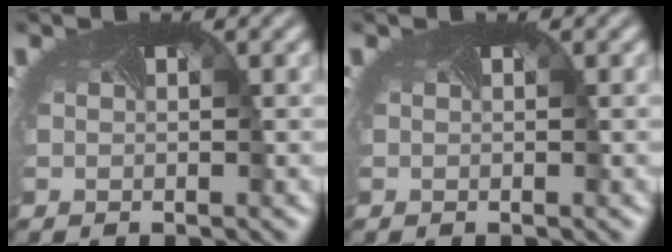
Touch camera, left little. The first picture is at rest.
{"total": 0.0}